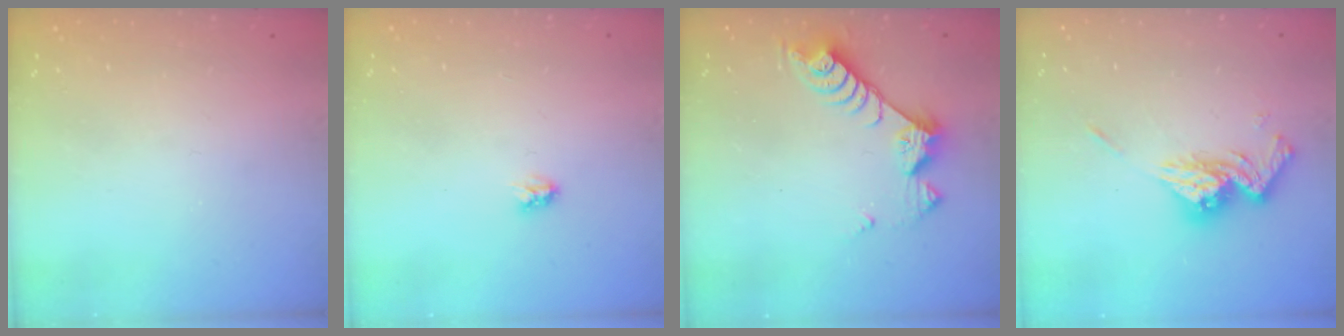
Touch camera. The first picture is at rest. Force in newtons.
{"total": 2.9, "press": 2.9, "slide": 0.3}
{"total": 8.6, "press": 8.6, "slide": 0.2}
{"total": 13.5, "press": 13.4, "slide": 1.2}